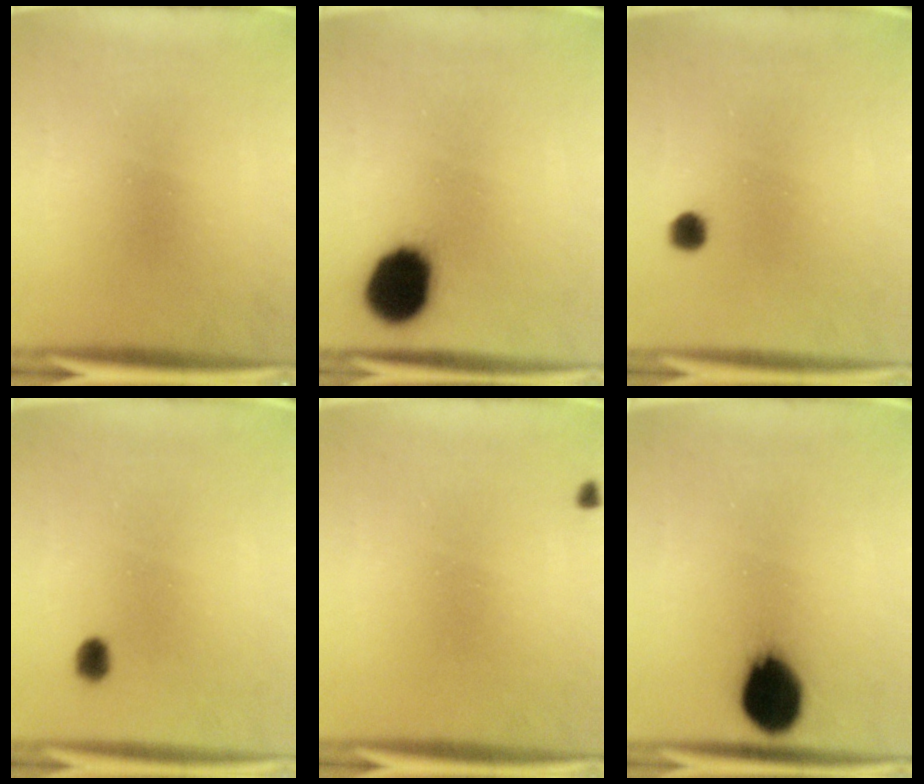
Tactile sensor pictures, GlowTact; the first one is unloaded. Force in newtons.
{"total": 14.1}
{"total": 2.2}
{"total": 2.7}
{"total": 0.6}
{"total": 12.9}